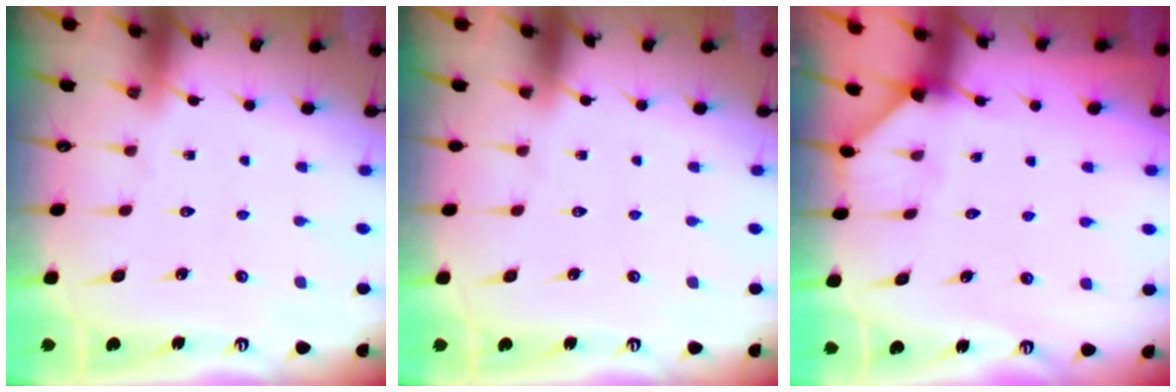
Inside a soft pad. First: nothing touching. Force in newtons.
{"total": 0.0}
{"total": 2.0, "press": 2.0, "slide": 0.3}